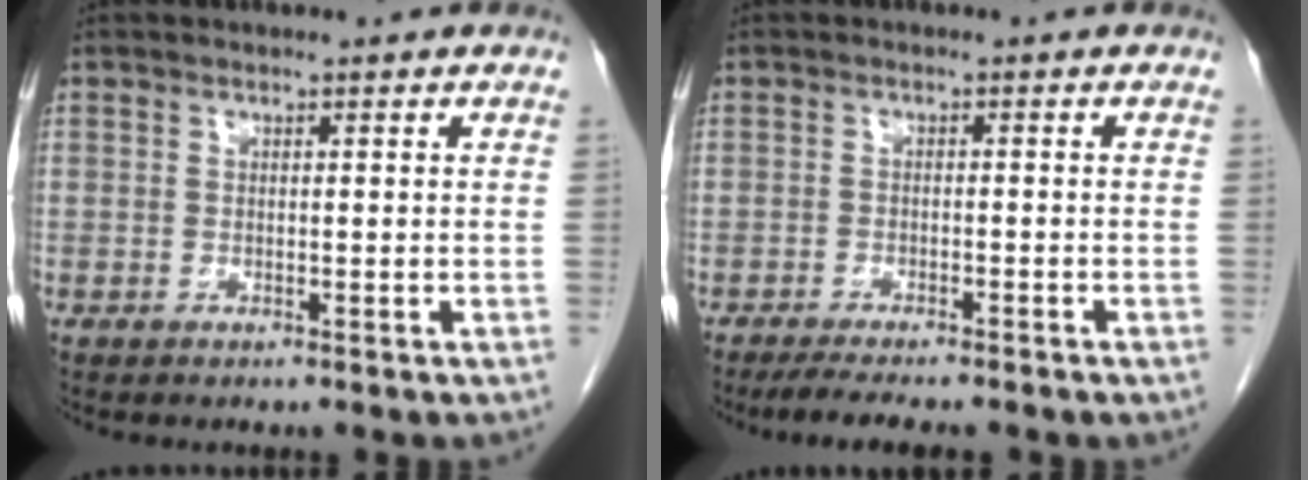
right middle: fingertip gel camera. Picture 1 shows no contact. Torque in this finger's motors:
{"motor_torque": [0.62, -0.59, 0.10, 0.04]}